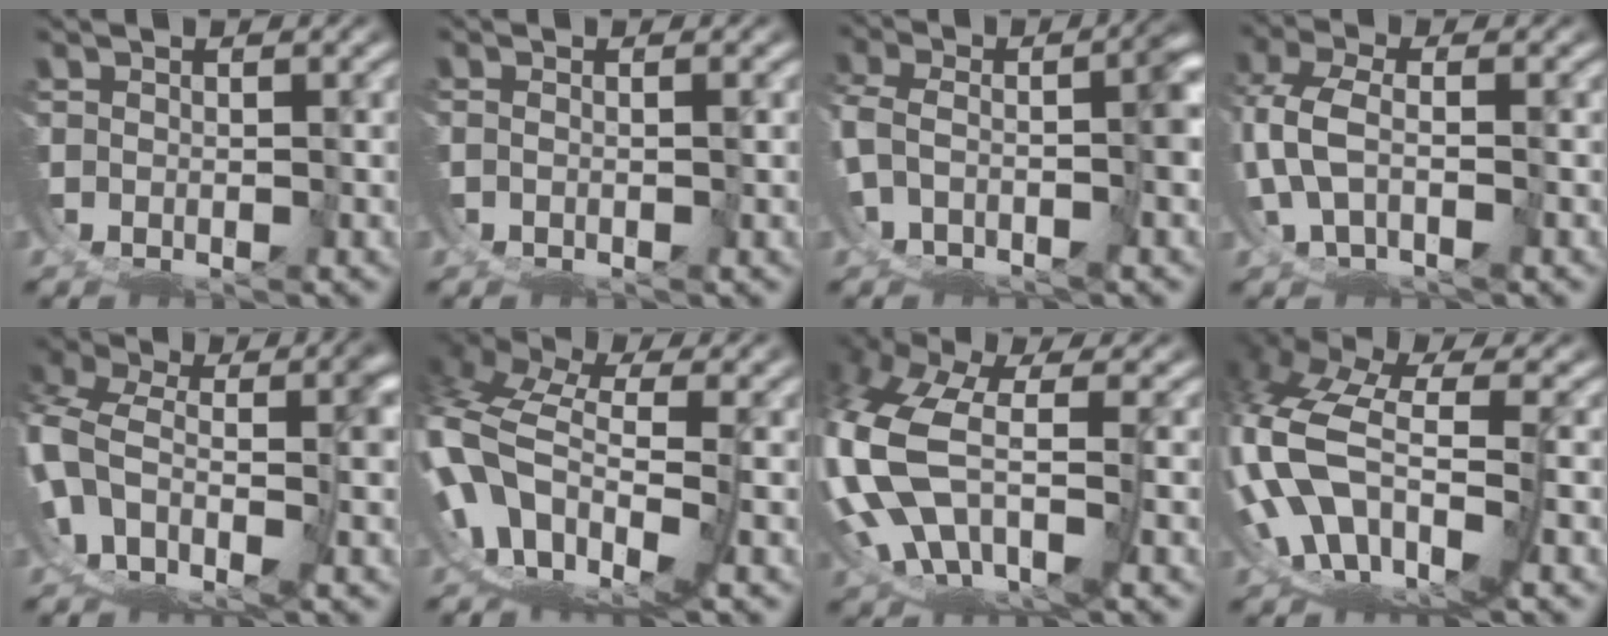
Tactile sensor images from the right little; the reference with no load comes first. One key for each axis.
{"total": 0.9, "fx": -0.3, "fy": 0.2, "fz": 0.8, "tx": -0.011, "ty": -0.001, "tz": -0.004}
{"total": 7.7, "fx": -2.3, "fy": 5.0, "fz": 5.4, "tx": -0.094, "ty": -0.028, "tz": -0.027}
{"total": 5.3, "fx": -0.1, "fy": 3.9, "fz": 3.5, "tx": -0.099, "ty": -0.019, "tz": 0.006}
{"total": 10.4, "fx": -1.8, "fy": 8.1, "fz": 6.3, "tx": -0.142, "ty": -0.044, "tz": -0.020}
{"total": 11.4, "fx": 0.5, "fy": 8.0, "fz": 8.1, "tx": -0.190, "ty": -0.033, "tz": 0.017}
{"total": 9.9, "fx": 0.4, "fy": 7.1, "fz": 6.8, "tx": -0.205, "ty": -0.036, "tz": 0.028}
{"total": 11.1, "fx": 0.5, "fy": 8.0, "fz": 7.7, "tx": -0.202, "ty": -0.035, "tz": 0.021}